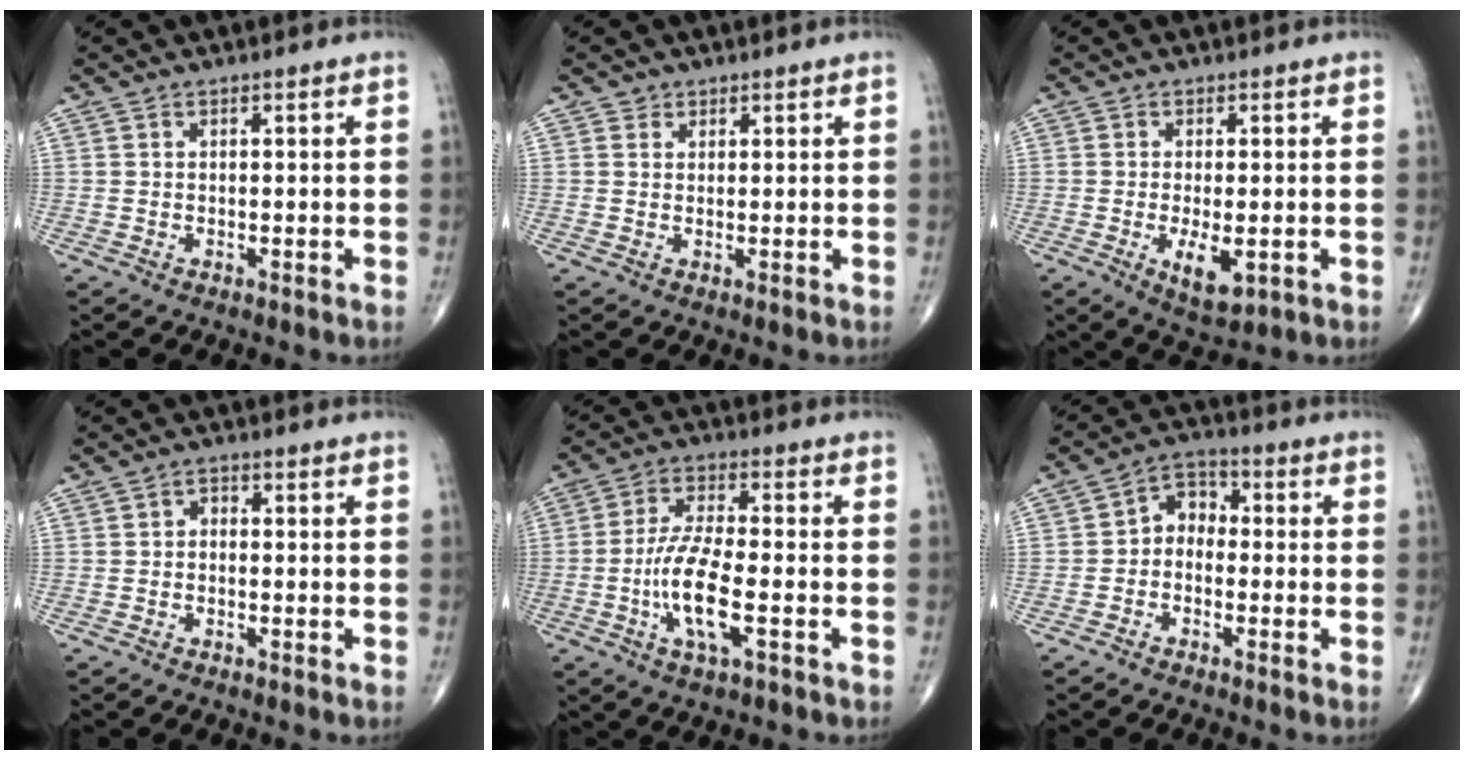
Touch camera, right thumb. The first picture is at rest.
{"total": 1.3, "force": [0.8, 1.1, 0.0], "torque": [0.014, -0.003, 0.006]}
{"total": 6.2, "force": [-1.6, 2.6, 5.4], "torque": [-0.088, -0.013, -0.019]}
{"total": 1.5, "force": [-0.3, 1.1, 0.9], "torque": [-0.005, 0.007, -0.010]}
{"total": 10.6, "force": [-3.0, 3.1, 9.7], "torque": [-0.203, 0.012, -0.057]}
{"total": 5.5, "force": [-0.9, 4.2, 3.3], "torque": [-0.031, 0.028, -0.035]}